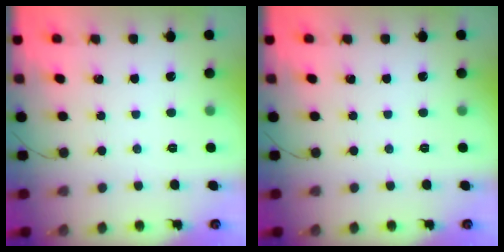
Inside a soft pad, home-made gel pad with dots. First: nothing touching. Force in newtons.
{"total": 0.0}